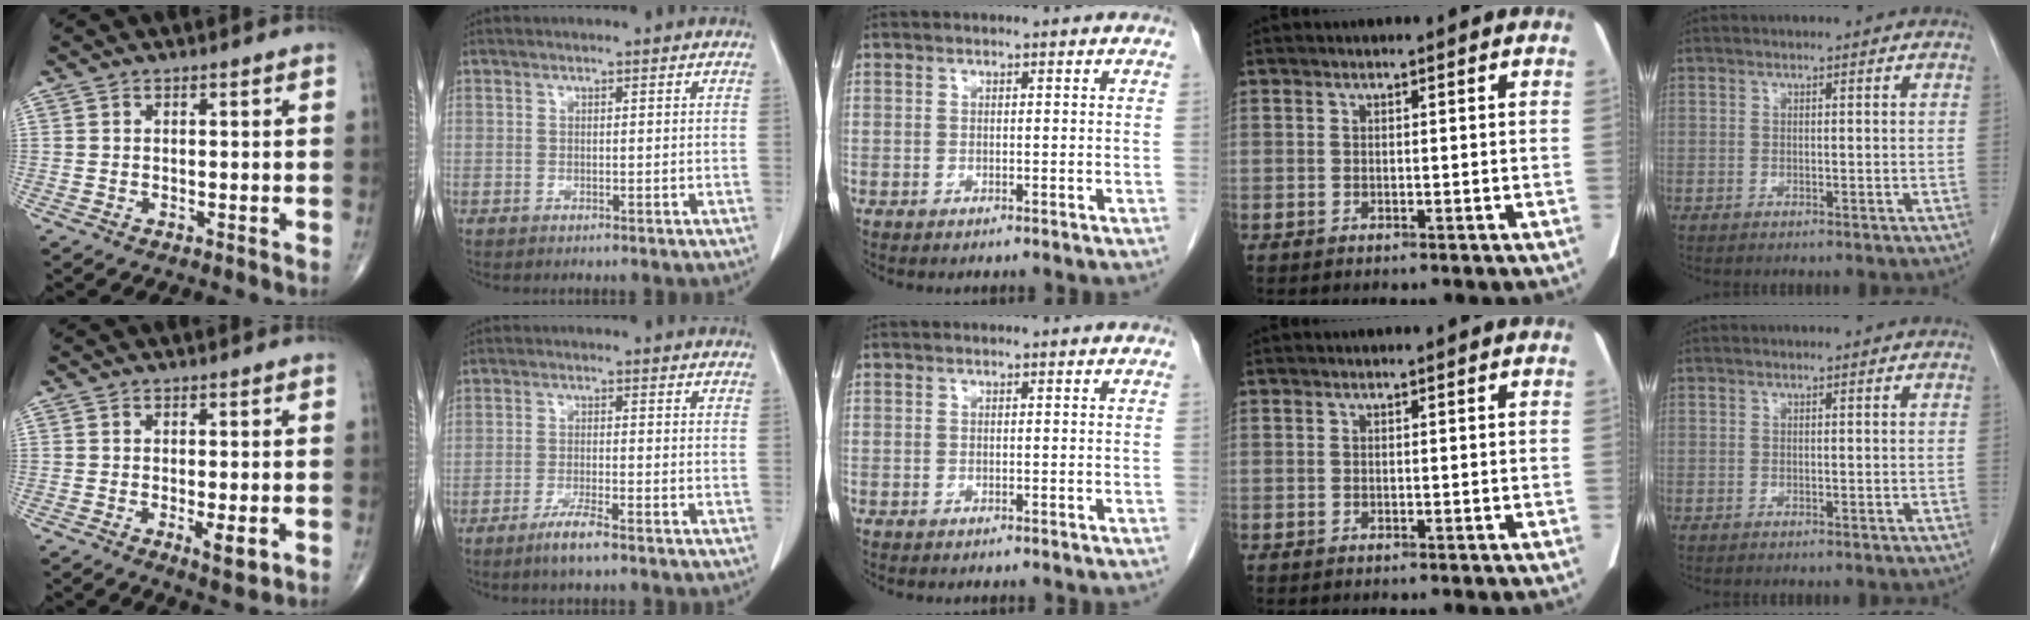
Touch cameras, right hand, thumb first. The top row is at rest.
{"thumb": {"total": 3.7, "force": [-1.0, 1.0, 3.4], "torque": [-0.050, -0.010, -0.015]}, "index": {"total": 4.0, "force": [-2.8, 0.0, 2.8], "torque": [-0.058, -0.008, -0.055]}}